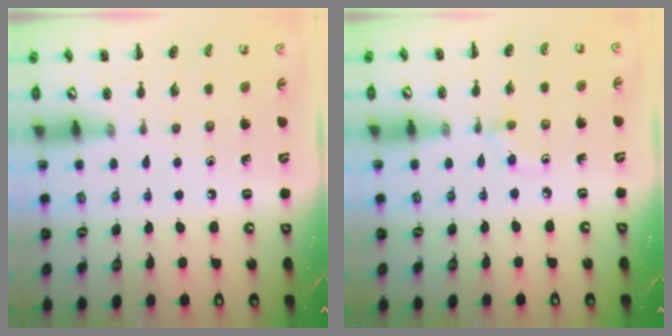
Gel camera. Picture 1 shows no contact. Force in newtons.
{"total": 2.7, "press": 2.5, "slide": 1.0}